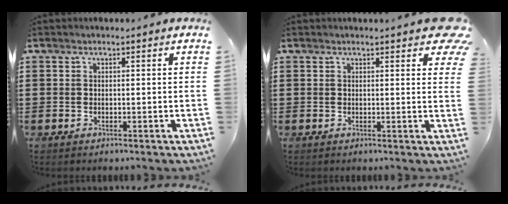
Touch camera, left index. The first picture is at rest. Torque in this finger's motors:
{"motor_torque": [1.42, -0.72, 1.00, 0.14]}